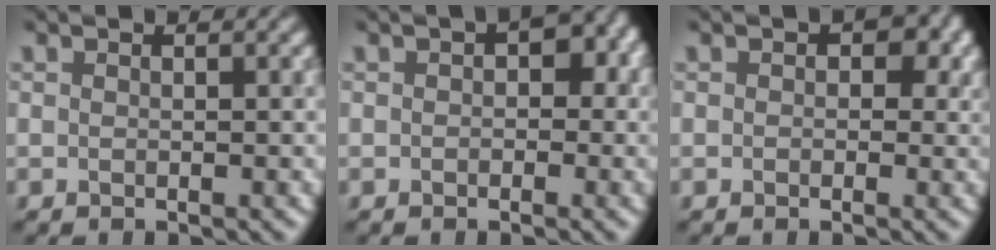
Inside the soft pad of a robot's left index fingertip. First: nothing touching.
{"total": 2.7, "force": [0.2, 1.8, 2.0], "torque": [-0.016, 0.003, -0.006]}
{"total": 3.2, "force": [0.7, 2.4, 1.9], "torque": [-0.002, 0.002, 0.002]}